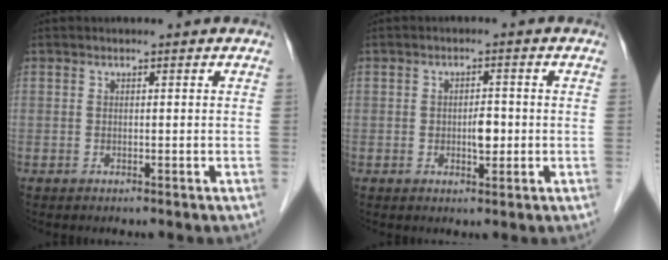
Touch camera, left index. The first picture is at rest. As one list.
[{"total": 2.8, "force": [-0.4, 1.4, 2.4], "torque": [-0.037, 0.003, -0.003]}]